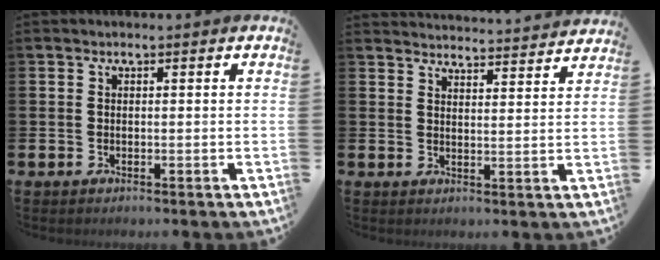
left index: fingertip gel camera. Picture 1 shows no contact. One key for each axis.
{"total": 4.1, "fx": 4.1, "fy": -0.2, "fz": 0.0, "tx": -0.004, "ty": -0.035, "tz": 0.070}